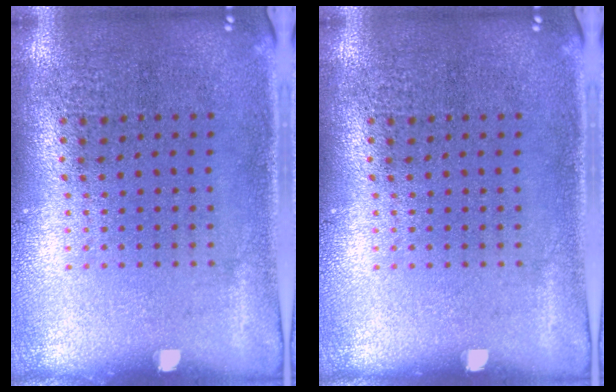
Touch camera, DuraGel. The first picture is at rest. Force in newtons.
{"total": 0.0}